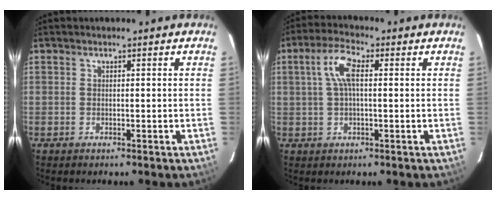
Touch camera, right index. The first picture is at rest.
{"total": 5.9, "force": [1.1, 2.1, 5.4], "torque": [-0.109, 0.015, 0.022]}